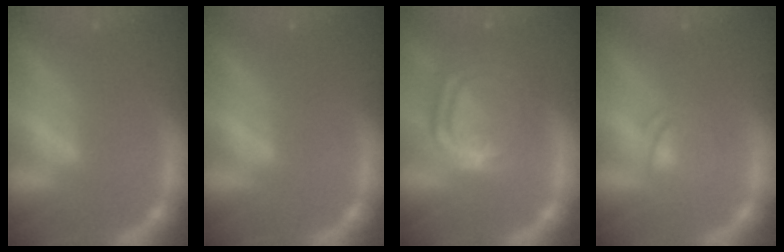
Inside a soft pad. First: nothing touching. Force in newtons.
{"total": 0.0}
{"total": 10.0}
{"total": 2.4}